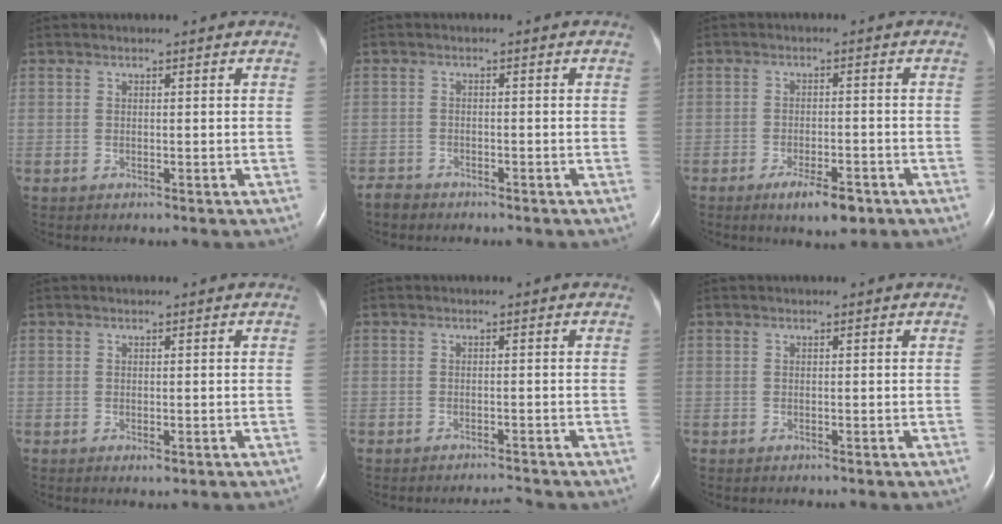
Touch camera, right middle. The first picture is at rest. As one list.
[{"total": 1.8, "force": [-1.7, 0.7, 0.0], "torque": [-0.005, 0.000, -0.029]}, {"total": 5.7, "force": [-3.6, 1.6, 4.1], "torque": [-0.072, -0.007, -0.051]}, {"total": 0.8, "force": [-0.3, 0.4, 0.7], "torque": [-0.011, -0.003, -0.002]}, {"total": 1.6, "force": [-1.6, -0.4, 0.0], "torque": [-0.004, -0.009, -0.022]}, {"total": 0.0}]